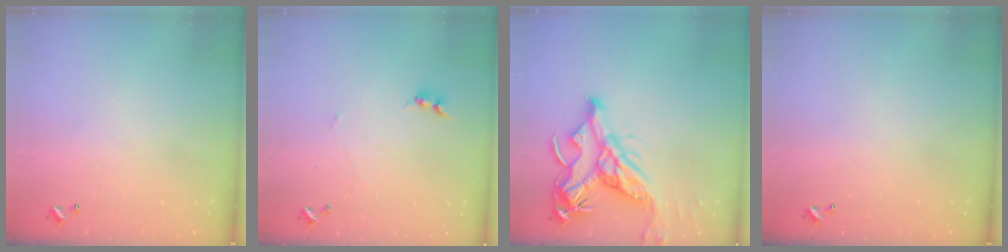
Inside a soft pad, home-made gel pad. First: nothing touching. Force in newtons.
{"total": 1.4, "press": 1.3, "slide": 0.4}
{"total": 14.7, "press": 14.5, "slide": 2.1}
{"total": 0.0}